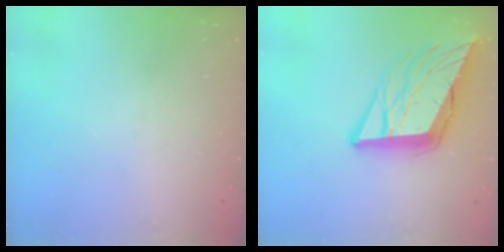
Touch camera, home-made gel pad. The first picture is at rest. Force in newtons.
{"total": 15.3, "press": 15.1, "slide": 2.7}